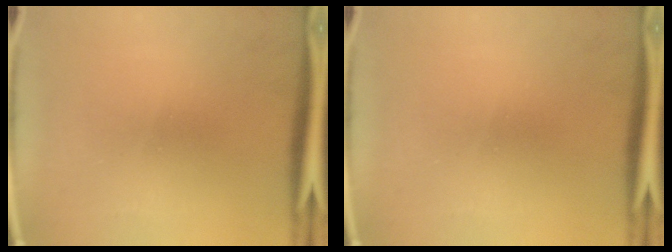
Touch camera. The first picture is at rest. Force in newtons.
{"total": 0.0}